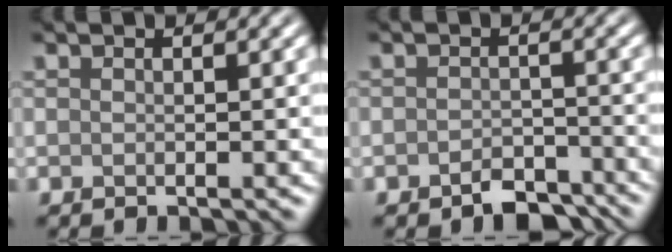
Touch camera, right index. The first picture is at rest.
{"total": 3.2, "force": [-2.3, 1.7, 1.4], "torque": [-0.019, 0.000, -0.043]}